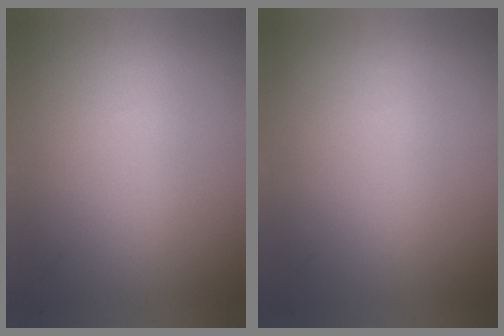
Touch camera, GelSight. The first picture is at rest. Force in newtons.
{"total": 0.0}